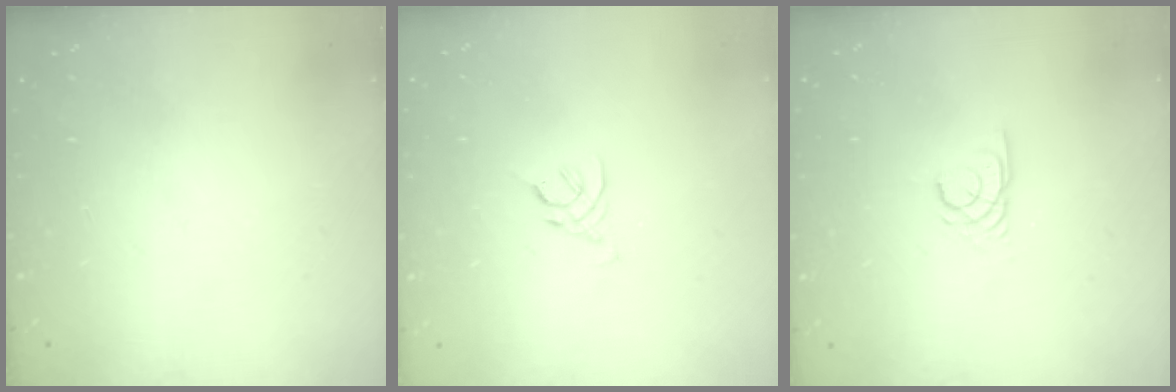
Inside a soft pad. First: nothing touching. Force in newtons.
{"total": 2.5, "press": 2.5, "slide": 0.7}
{"total": 2.4, "press": 2.4, "slide": 0.2}